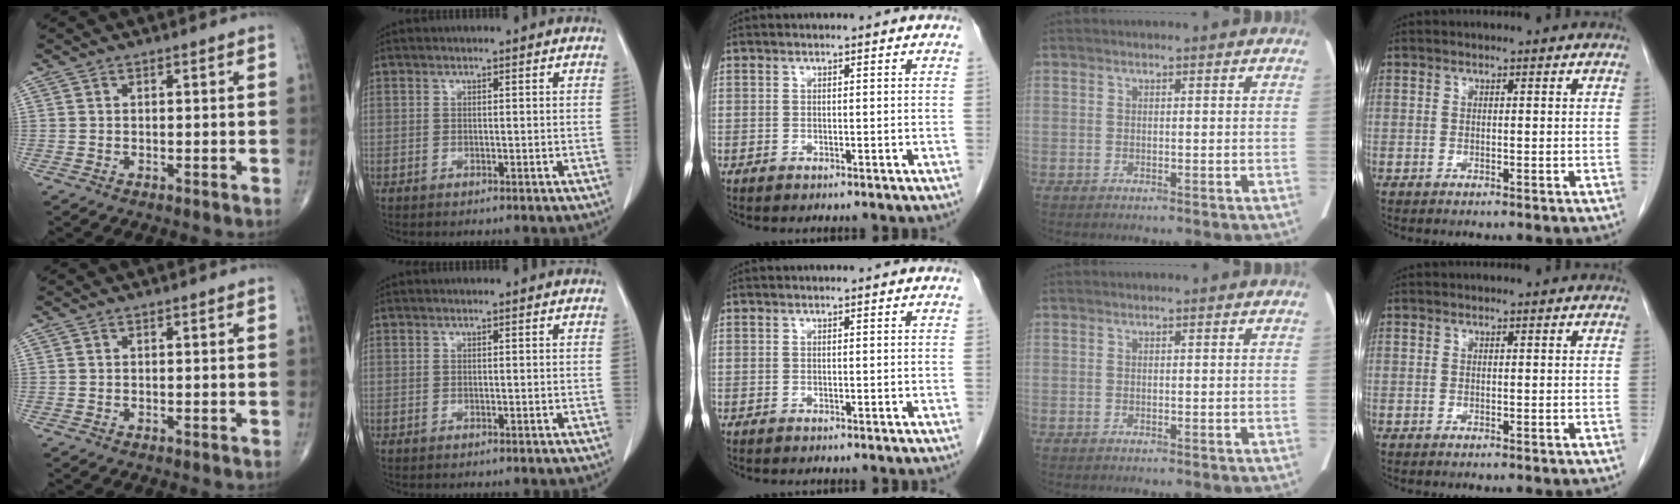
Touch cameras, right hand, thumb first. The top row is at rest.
{}